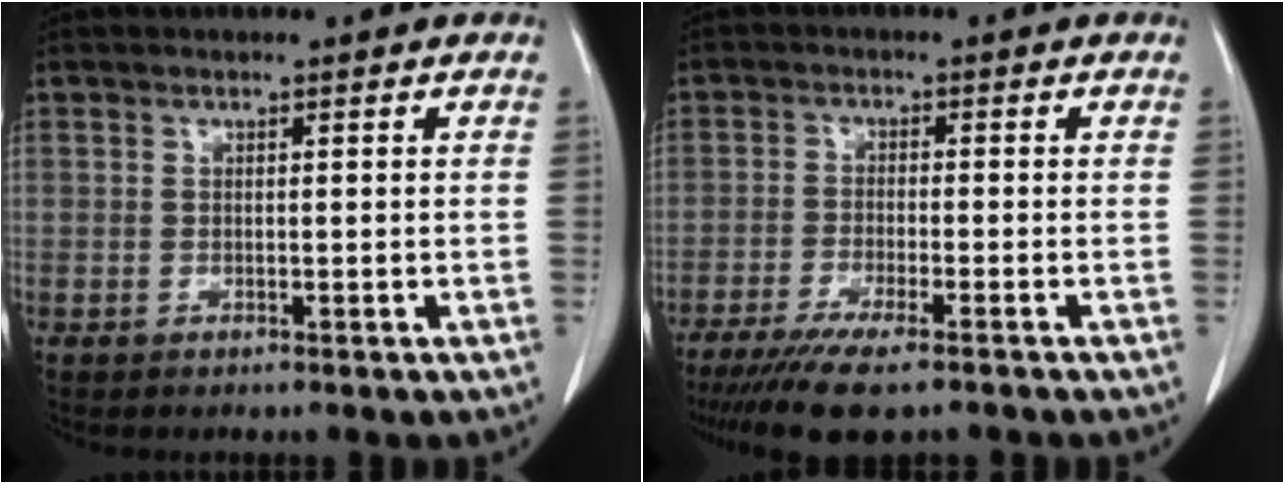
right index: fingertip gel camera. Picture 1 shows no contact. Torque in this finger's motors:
{"motor_torque": [1.11, -1.02, 0.22, 0.16]}